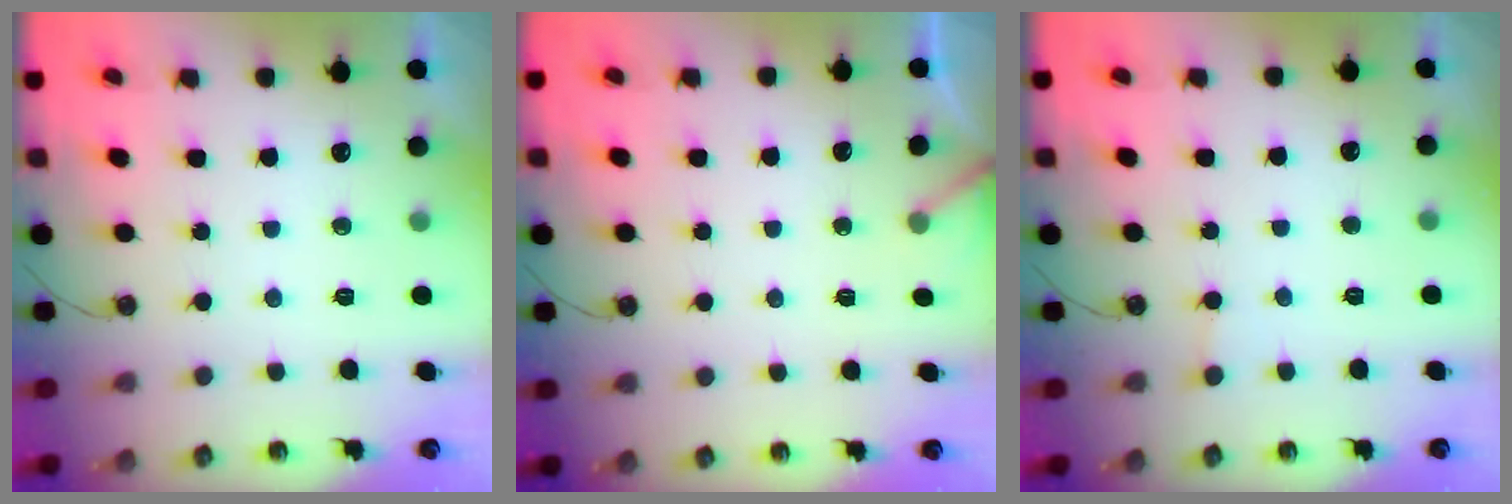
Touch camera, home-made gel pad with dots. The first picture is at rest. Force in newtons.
{"total": 1.9, "press": 1.9, "slide": 0.1}
{"total": 1.7, "press": 1.7, "slide": 0.3}